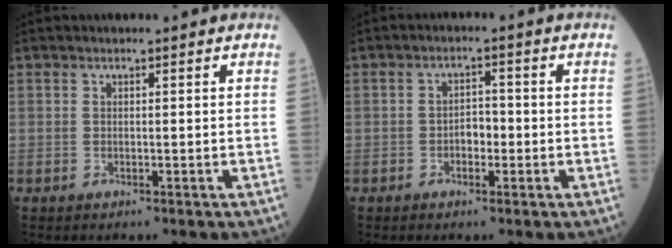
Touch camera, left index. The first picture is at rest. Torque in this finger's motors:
{"motor_torque": [-0.18, 0.16, 0.00, 0.00]}